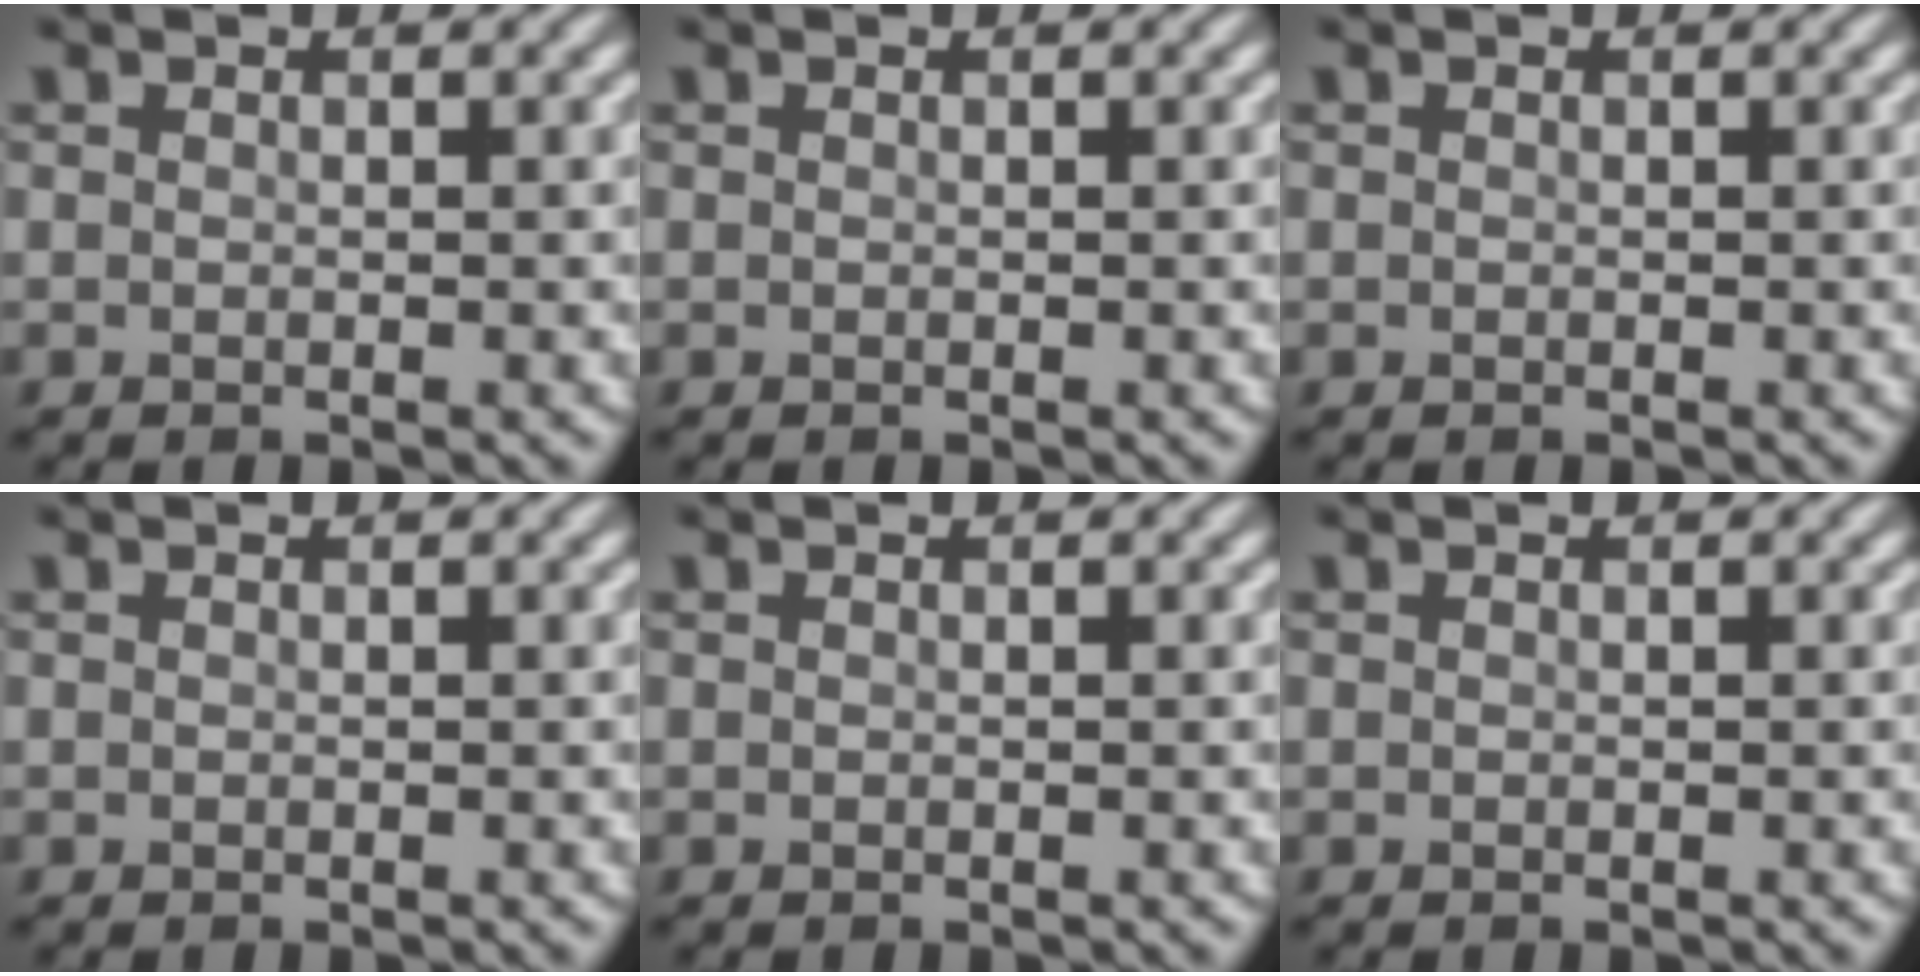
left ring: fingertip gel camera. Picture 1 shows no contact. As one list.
[{"total": 0.0}, {"total": 0.0}, {"total": 0.0}, {"total": 0.0}, {"total": 0.0}]